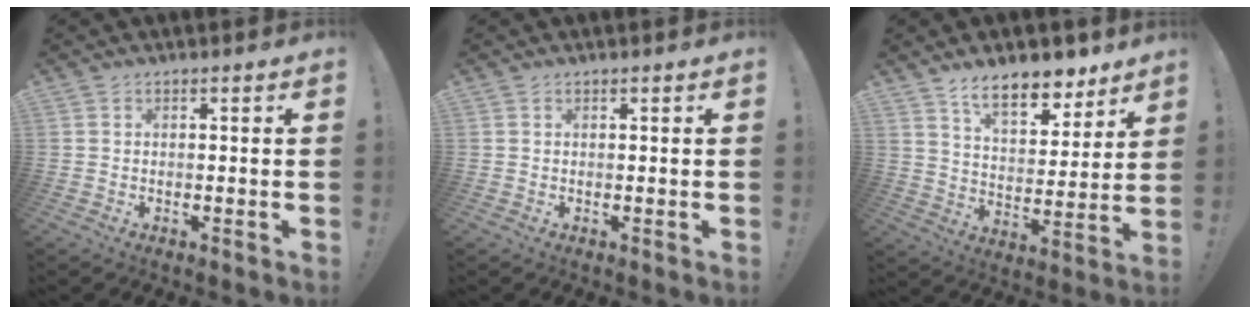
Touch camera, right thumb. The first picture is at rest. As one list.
[{"total": 0.0}, {"total": 13.1, "force": [9.7, 5.7, 6.7], "torque": [-0.097, -0.063, 0.172]}]